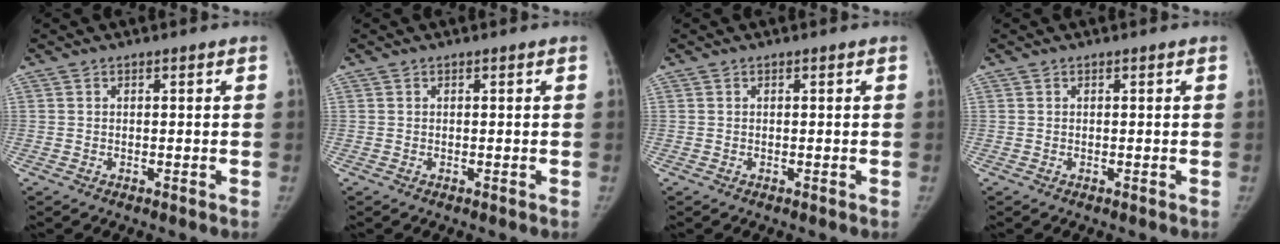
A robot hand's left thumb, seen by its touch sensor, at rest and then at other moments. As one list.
[{"total": 0.0}, {"total": 0.0}, {"total": 0.0}]